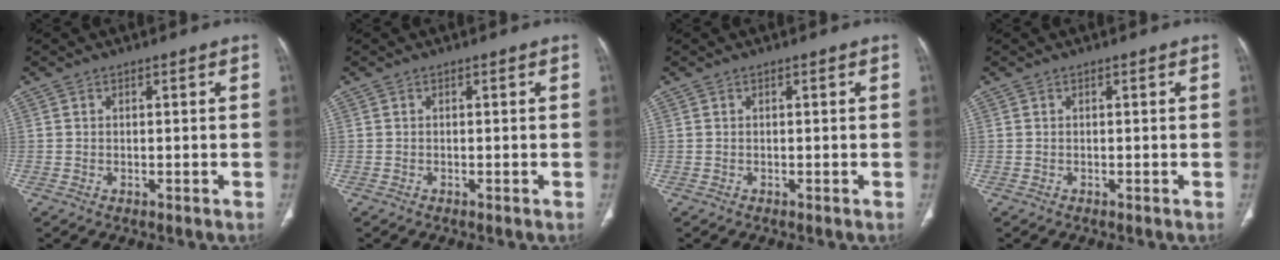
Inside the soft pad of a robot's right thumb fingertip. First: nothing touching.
{"total": 0.0}
{"total": 0.0}
{"total": 0.0}